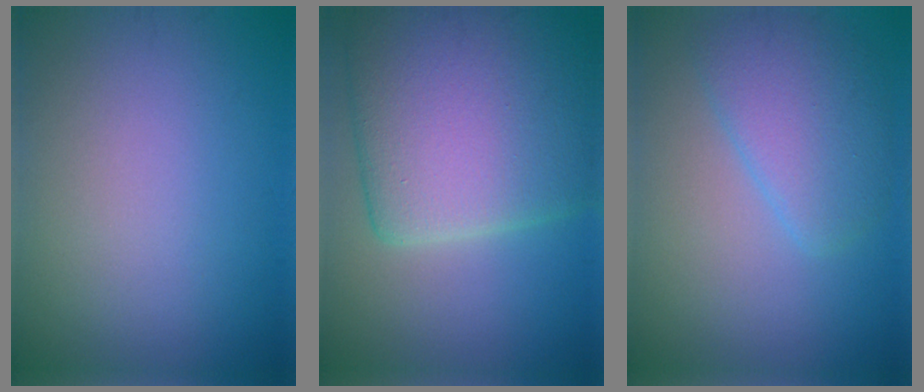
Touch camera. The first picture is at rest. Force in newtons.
{"total": 12.6, "press": 12.6, "slide": 0.9}
{"total": 4.2, "press": 4.2, "slide": 0.3}